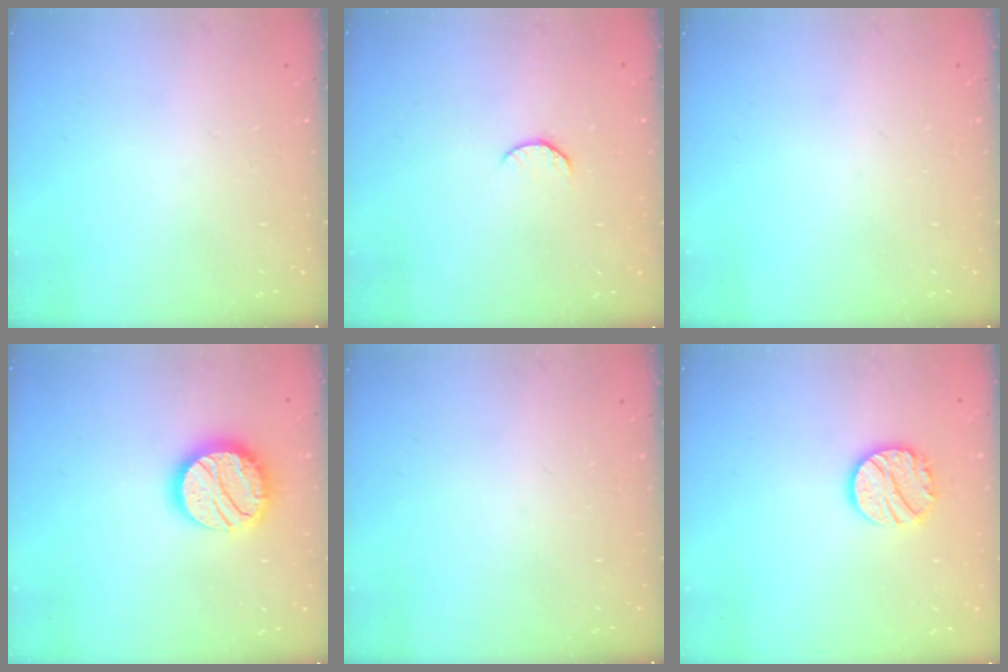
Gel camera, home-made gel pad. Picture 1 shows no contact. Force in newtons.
{"total": 5.3, "press": 5.3, "slide": 0.5}
{"total": 0.0}
{"total": 17.9, "press": 17.9, "slide": 1.1}
{"total": 0.0}
{"total": 12.3, "press": 12.2, "slide": 1.0}